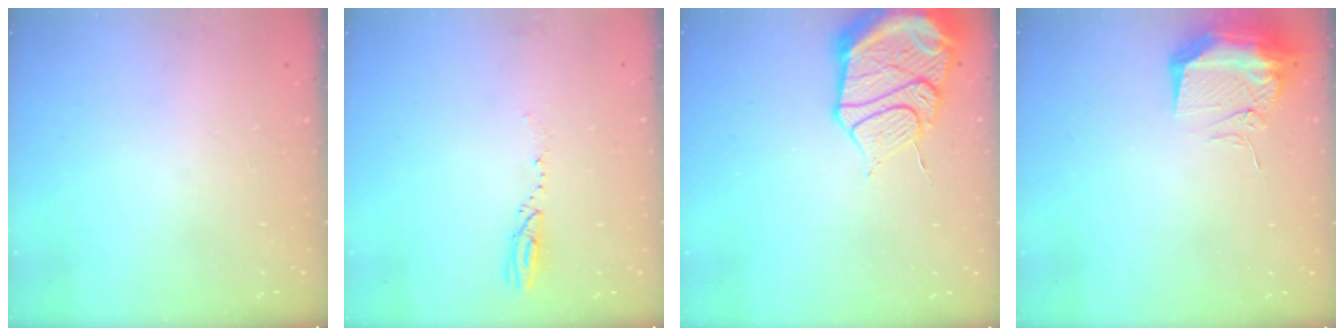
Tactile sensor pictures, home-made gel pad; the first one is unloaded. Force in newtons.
{"total": 3.2, "press": 3.2, "slide": 0.4}
{"total": 17.2, "press": 17.1, "slide": 1.7}
{"total": 11.4, "press": 11.2, "slide": 1.9}